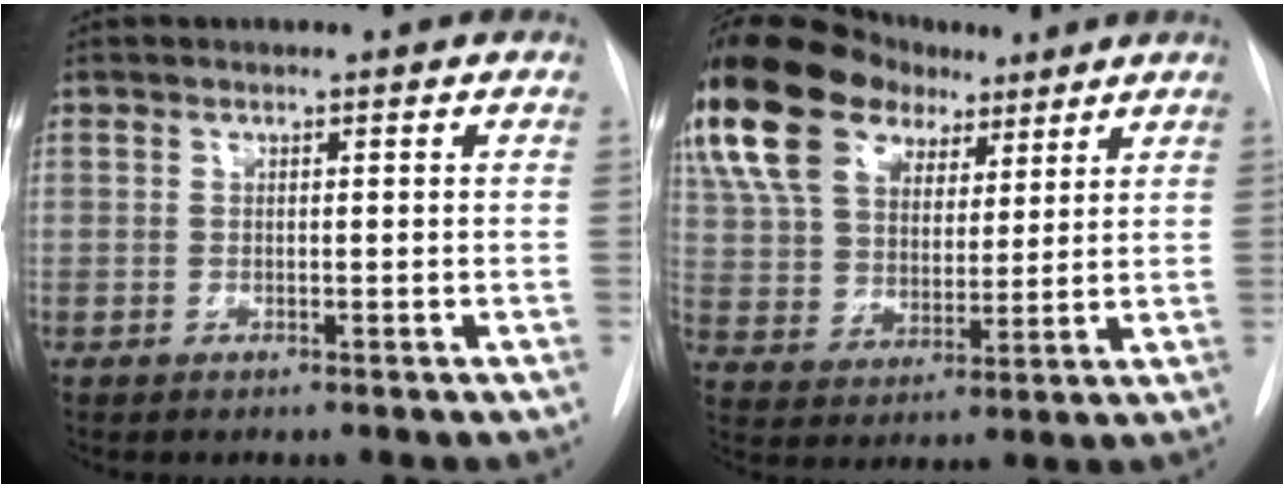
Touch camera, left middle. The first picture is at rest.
{"total": 21.8, "force": [13.6, 13.0, 11.1], "torque": [-0.259, 0.064, 0.245]}